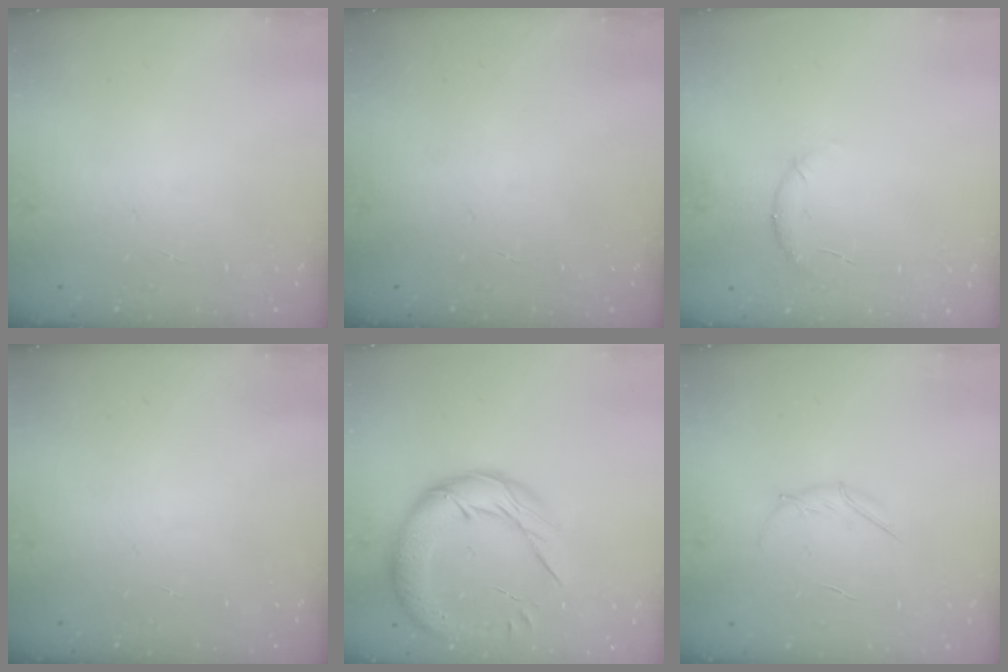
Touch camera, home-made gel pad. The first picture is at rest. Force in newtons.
{"total": 0.0}
{"total": 5.7, "press": 5.6, "slide": 1.3}
{"total": 0.0}
{"total": 16.6, "press": 16.4, "slide": 2.3}
{"total": 4.1, "press": 4.0, "slide": 1.0}